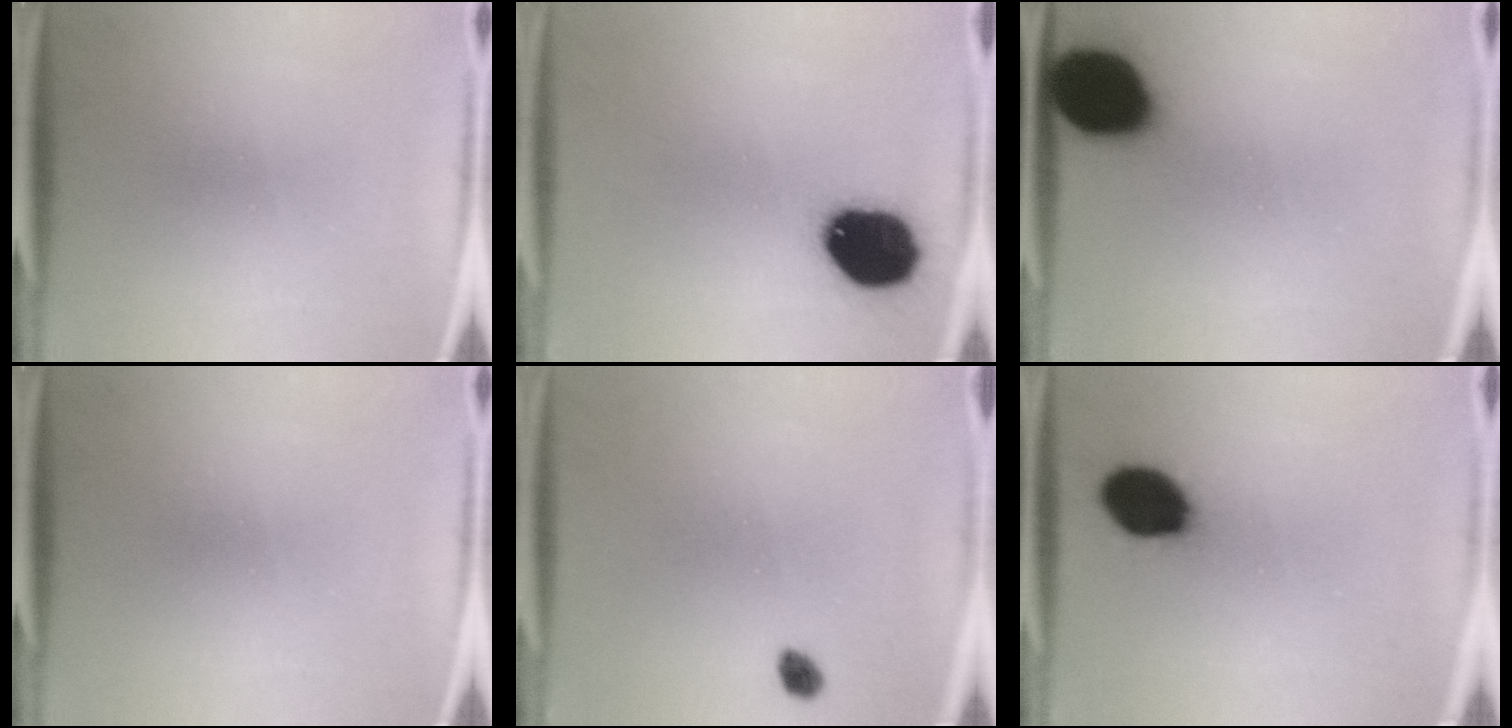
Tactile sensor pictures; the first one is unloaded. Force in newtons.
{"total": 17.2}
{"total": 19.9}
{"total": 0.0}
{"total": 2.2}
{"total": 13.1}